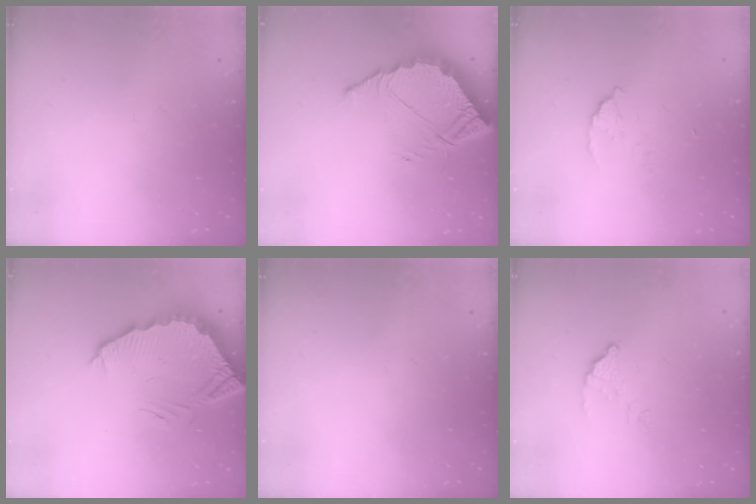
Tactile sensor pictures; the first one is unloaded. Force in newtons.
{"total": 7.2, "press": 7.2, "slide": 0.3}
{"total": 2.7, "press": 2.7, "slide": 0.1}
{"total": 4.8, "press": 4.8, "slide": 0.1}
{"total": 0.0}
{"total": 2.9, "press": 2.9, "slide": 0.1}